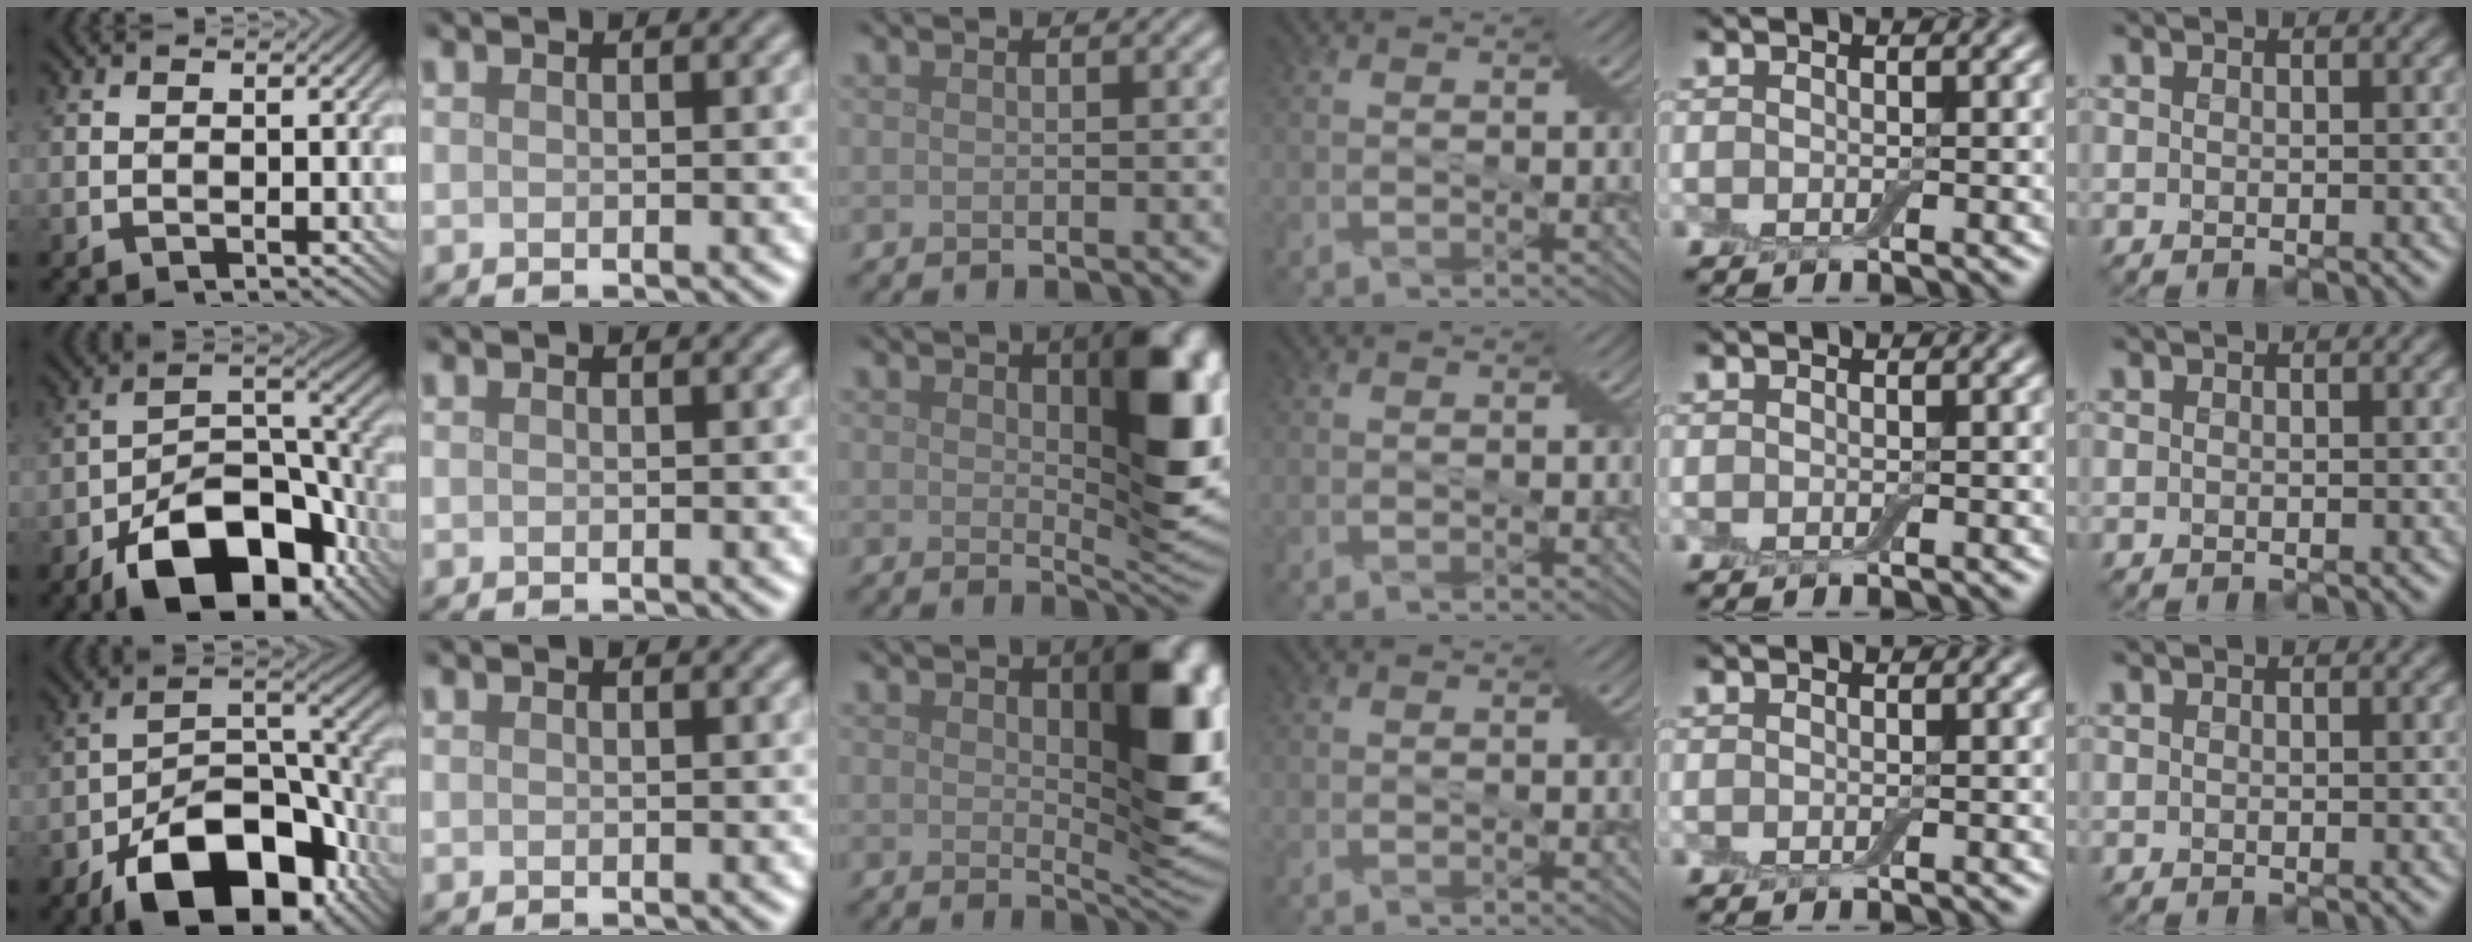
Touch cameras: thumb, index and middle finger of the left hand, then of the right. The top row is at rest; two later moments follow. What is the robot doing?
{"motion": "cut", "object": "aluminum foil"}